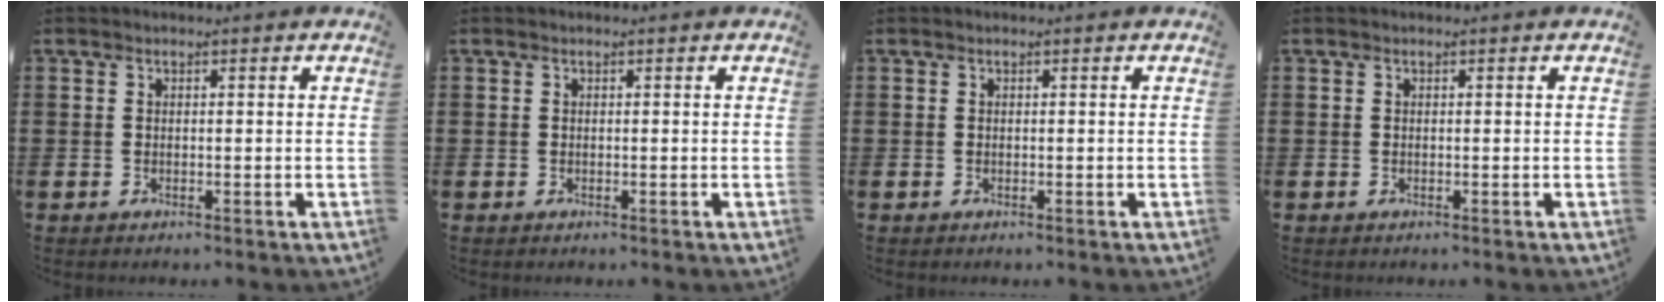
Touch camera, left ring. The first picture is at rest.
{"total": 0.0}
{"total": 0.0}
{"total": 0.0}